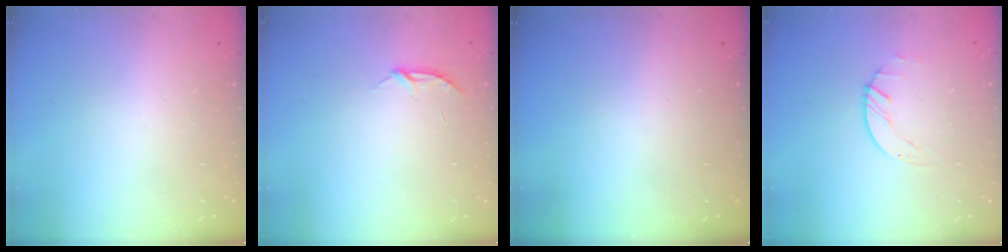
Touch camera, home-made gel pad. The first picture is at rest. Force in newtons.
{"total": 3.4, "press": 3.4, "slide": 0.1}
{"total": 0.0}
{"total": 0.7, "press": 0.7, "slide": 0.2}